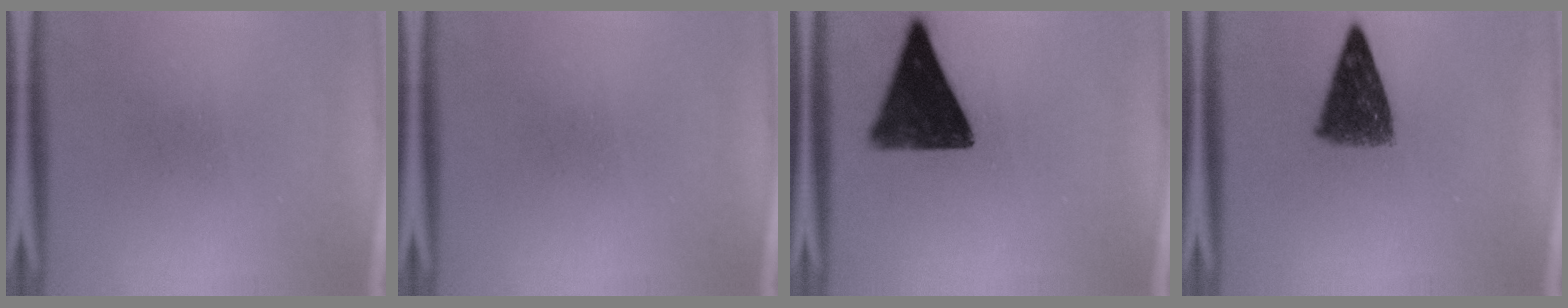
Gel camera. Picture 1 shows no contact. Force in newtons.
{"total": 0.0}
{"total": 13.9}
{"total": 7.9}